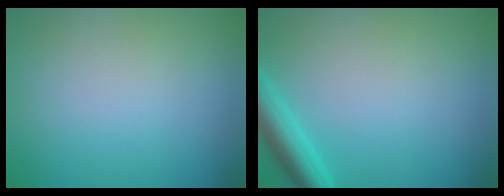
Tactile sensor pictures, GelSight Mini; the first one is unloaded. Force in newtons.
{"total": 3.4, "press": 3.4, "slide": 0.2}